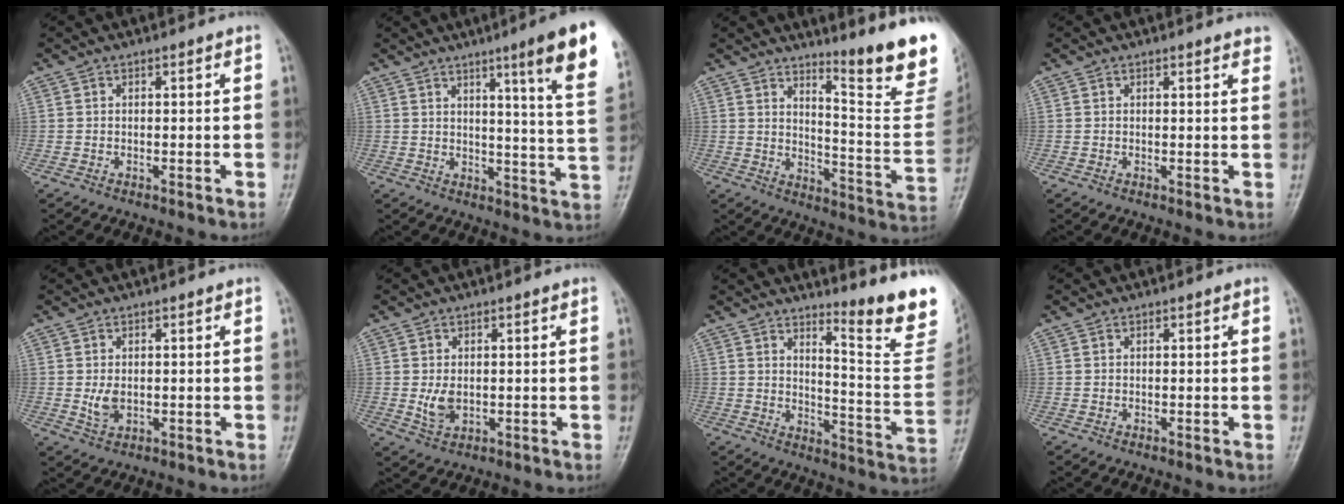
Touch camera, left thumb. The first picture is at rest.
{"total": 14.7, "force": [8.0, 0.3, 12.4], "torque": [-0.155, -0.047, 0.098]}
{"total": 18.2, "force": [13.1, 2.2, 12.4], "torque": [-0.134, -0.123, 0.178]}
{"total": 2.0, "force": [1.9, 0.3, 0.7], "torque": [-0.006, -0.009, 0.013]}
{"total": 2.9, "force": [0.2, 1.9, 2.2], "torque": [-0.038, -0.007, 0.010]}
{"total": 3.5, "force": [0.2, 2.3, 2.7], "torque": [-0.044, -0.009, 0.011]}
{"total": 15.7, "force": [12.1, 1.7, 9.8], "torque": [-0.103, -0.129, 0.156]}
{"total": 0.0}